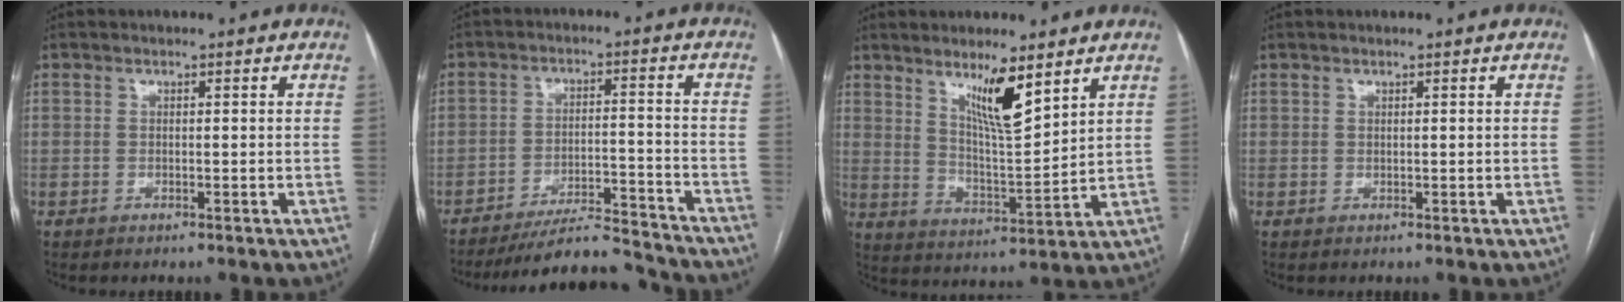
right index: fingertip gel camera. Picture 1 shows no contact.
{"total": 12.4, "force": [-12.0, 1.3, 2.7], "torque": [-0.038, 0.013, -0.183]}
{"total": 9.1, "force": [5.8, 1.1, 6.9], "torque": [-0.125, -0.014, 0.106]}
{"total": 0.0}